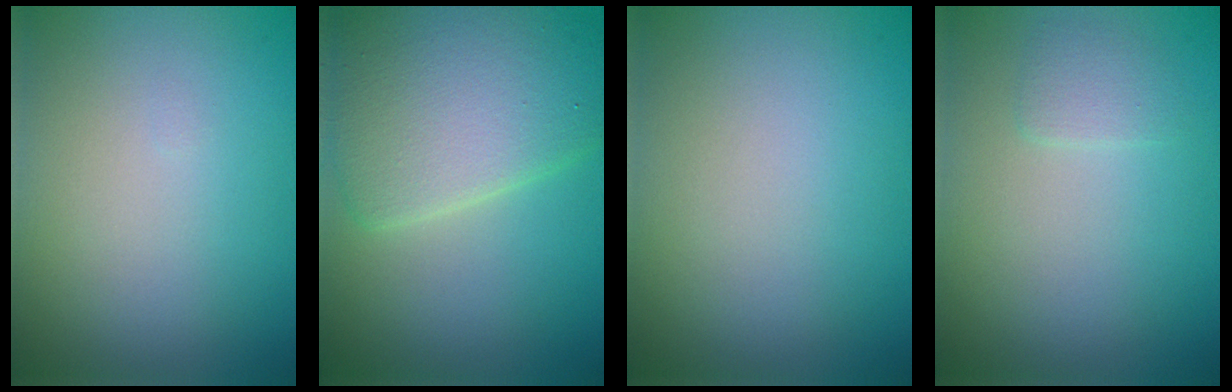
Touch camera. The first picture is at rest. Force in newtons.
{"total": 7.6, "press": 7.6, "slide": 0.3}
{"total": 0.0}
{"total": 1.2, "press": 1.1, "slide": 0.3}